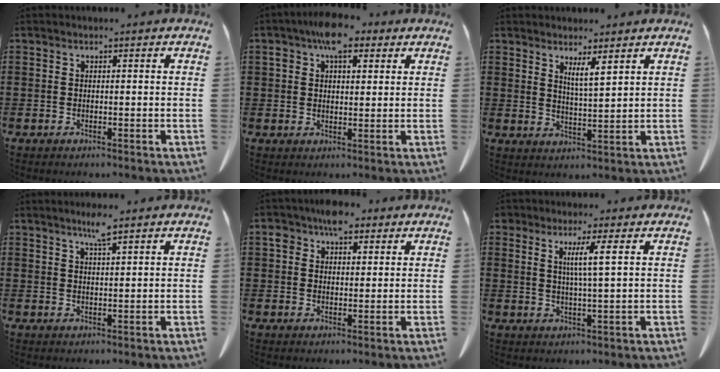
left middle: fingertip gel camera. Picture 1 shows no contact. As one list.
[{"total": 6.8, "force": [3.9, 3.3, 4.4], "torque": [-0.076, 0.006, 0.065]}, {"total": 3.4, "force": [2.7, 0.0, 2.0], "torque": [-0.046, -0.004, 0.046]}, {"total": 3.5, "force": [2.6, 0.2, 2.4], "torque": [-0.051, 0.003, 0.044]}, {"total": 5.5, "force": [3.4, 3.3, 2.8], "torque": [-0.052, 0.011, 0.059]}, {"total": 3.6, "force": [1.6, -0.3, 3.2], "torque": [-0.069, -0.004, 0.025]}]